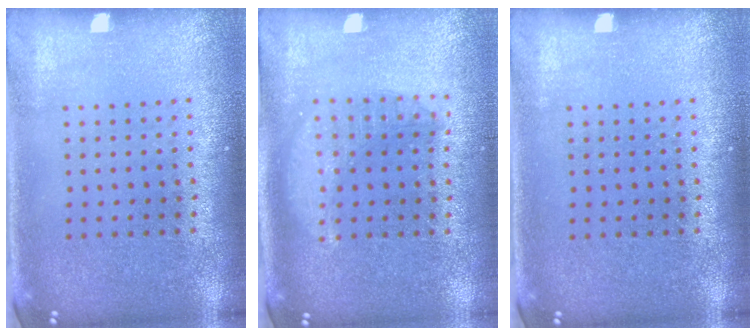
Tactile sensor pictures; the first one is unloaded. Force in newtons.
{"total": 1.4, "press": 1.3, "slide": 0.5}
{"total": 0.0}